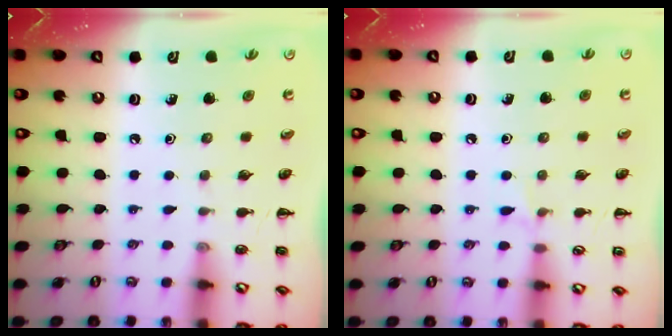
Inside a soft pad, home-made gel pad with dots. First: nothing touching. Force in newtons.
{"total": 4.6, "press": 4.3, "slide": 1.7}